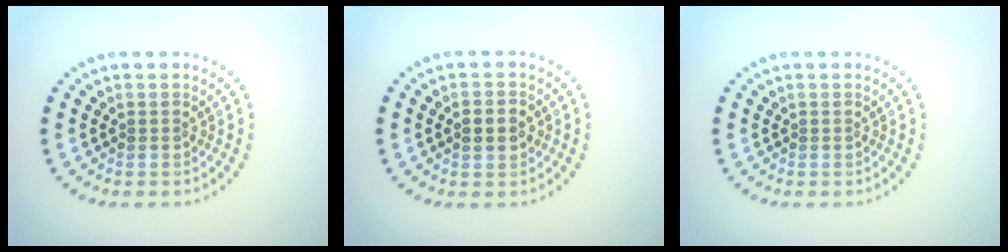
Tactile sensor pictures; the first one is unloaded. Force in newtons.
{"total": 2.8, "press": 2.8, "slide": 0.2}
{"total": 0.0}